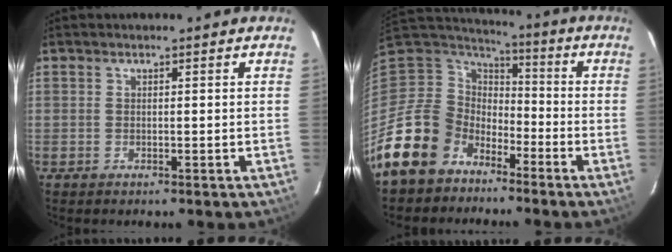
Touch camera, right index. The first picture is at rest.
{"total": 14.0, "force": [-9.3, 10.2, 2.6], "torque": [-0.088, 0.023, -0.167]}